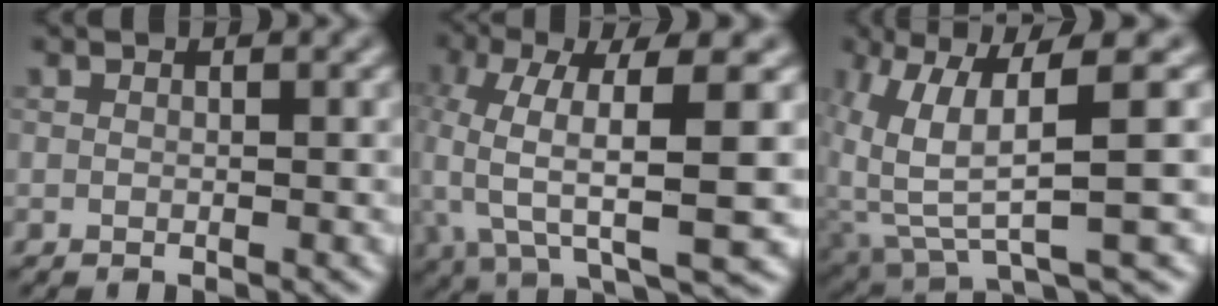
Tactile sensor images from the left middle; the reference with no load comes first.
{"total": 10.3, "force": [-0.5, 3.6, 9.6], "torque": [-0.189, -0.002, -0.010]}
{"total": 7.4, "force": [1.8, 1.5, 7.0], "torque": [-0.137, -0.005, 0.039]}